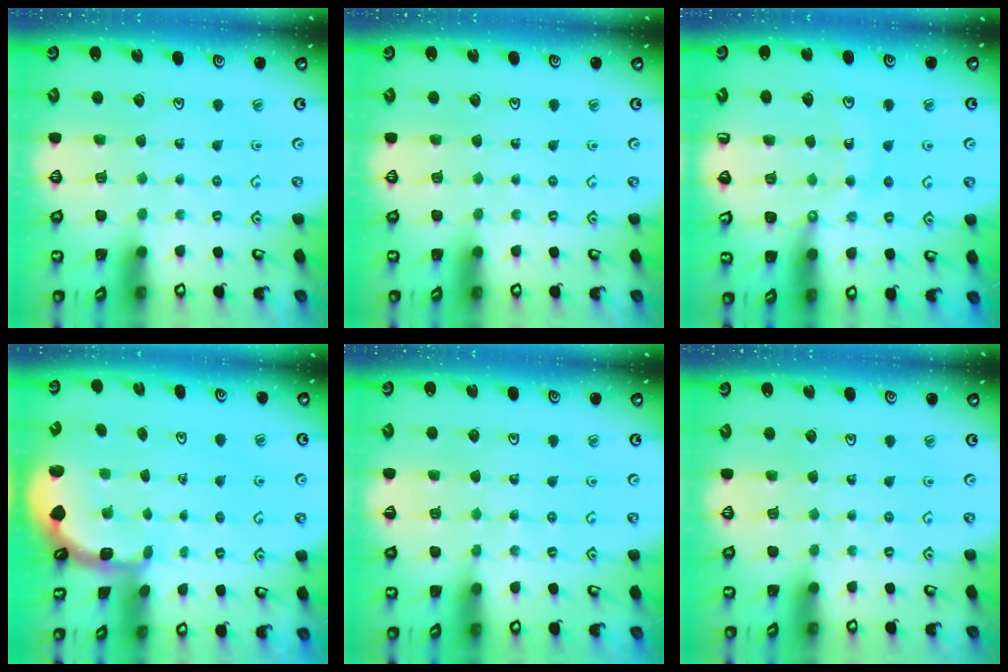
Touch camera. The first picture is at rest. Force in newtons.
{"total": 0.0}
{"total": 11.9, "press": 11.8, "slide": 1.5}
{"total": 1.9, "press": 1.9, "slide": 0.2}
{"total": 2.4, "press": 2.4, "slide": 0.5}
{"total": 0.0}